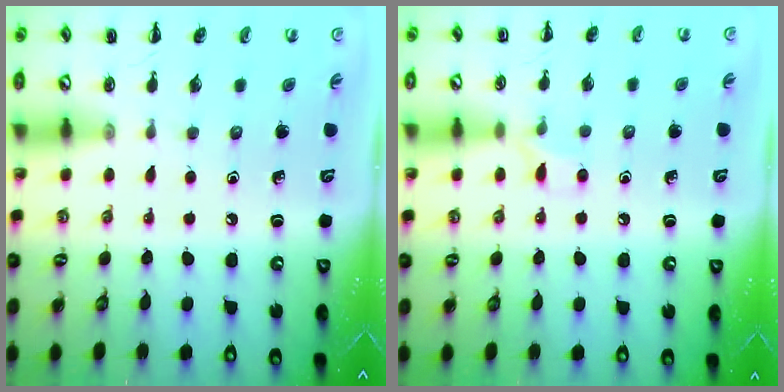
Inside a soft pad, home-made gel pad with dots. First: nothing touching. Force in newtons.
{"total": 5.0, "press": 4.7, "slide": 1.6}